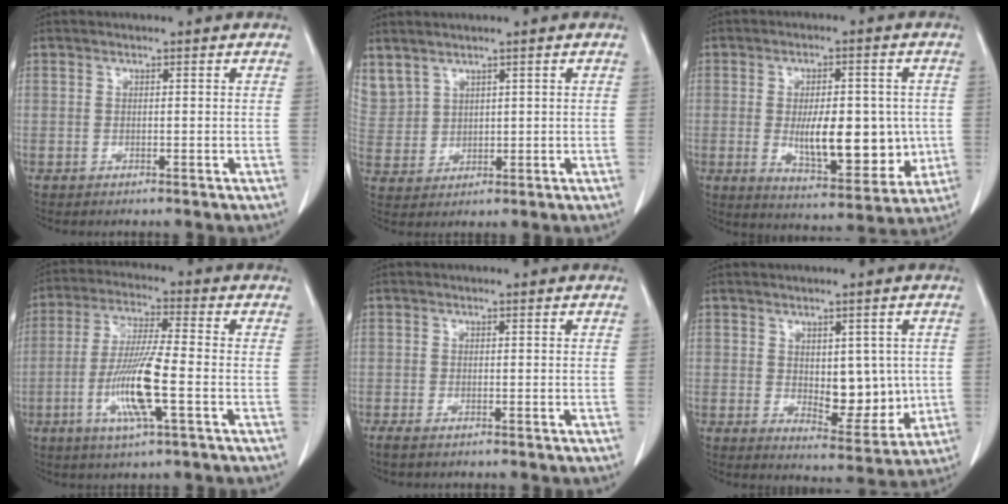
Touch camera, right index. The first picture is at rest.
{"total": 9.2, "force": [5.8, 6.5, 3.0], "torque": [-0.100, 0.020, 0.142]}
{"total": 13.7, "force": [-1.0, 5.6, 12.5], "torque": [-0.180, -0.004, 0.001]}
{"total": 11.1, "force": [-3.2, 0.5, 10.6], "torque": [-0.213, -0.012, -0.063]}
{"total": 2.1, "force": [-1.6, 0.5, 1.2], "torque": [-0.022, -0.005, -0.022]}
{"total": 8.1, "force": [0.2, 4.1, 7.0], "torque": [-0.086, -0.005, 0.022]}